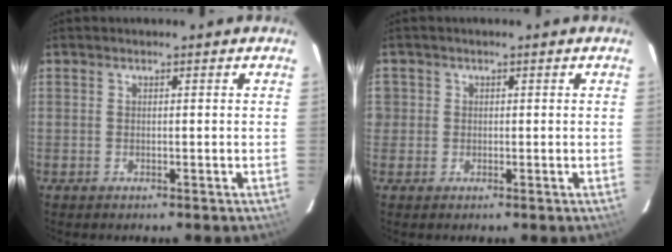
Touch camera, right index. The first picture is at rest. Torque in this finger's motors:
{"motor_torque": [-0.02, -0.04, 0.02, 0.01]}